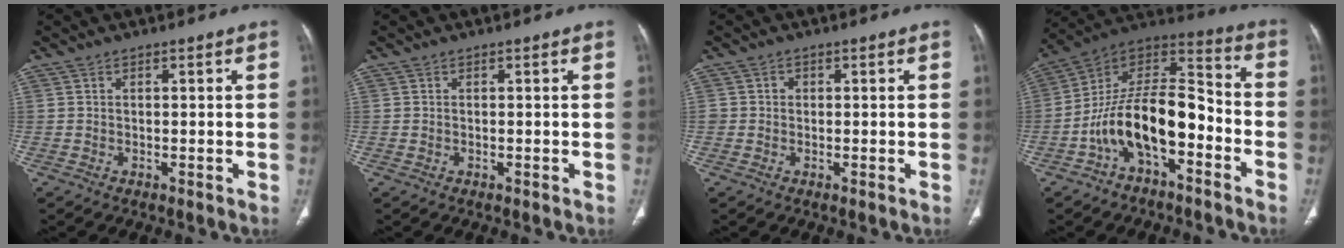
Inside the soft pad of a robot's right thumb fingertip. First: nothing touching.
{"total": 0.0}
{"total": 1.5, "force": [0.0, 1.5, 0.4], "torque": [0.005, 0.005, -0.002]}
{"total": 17.2, "force": [-6.3, 8.5, 13.5], "torque": [-0.223, 0.084, -0.111]}